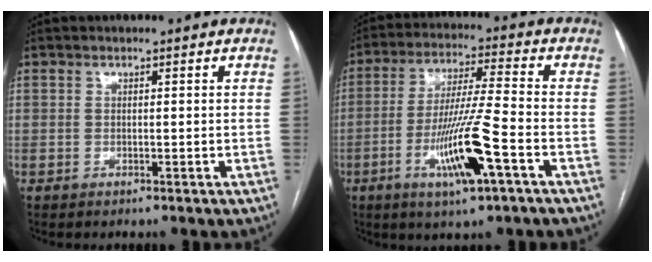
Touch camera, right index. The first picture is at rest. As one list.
[{"total": 12.5, "force": [-4.9, 0.1, 11.5], "torque": [-0.224, -0.012, -0.089]}]